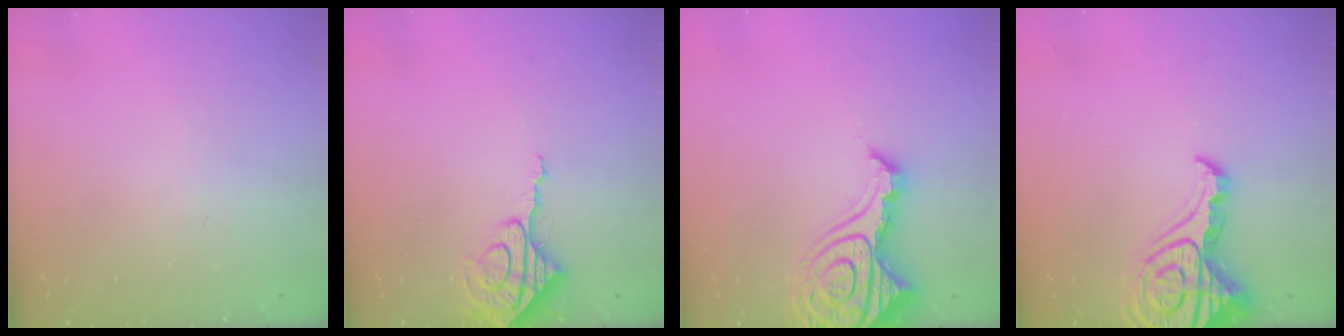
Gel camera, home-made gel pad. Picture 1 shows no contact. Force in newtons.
{"total": 8.6, "press": 8.6, "slide": 0.5}
{"total": 20.6, "press": 20.4, "slide": 2.4}
{"total": 12.6, "press": 12.5, "slide": 1.2}